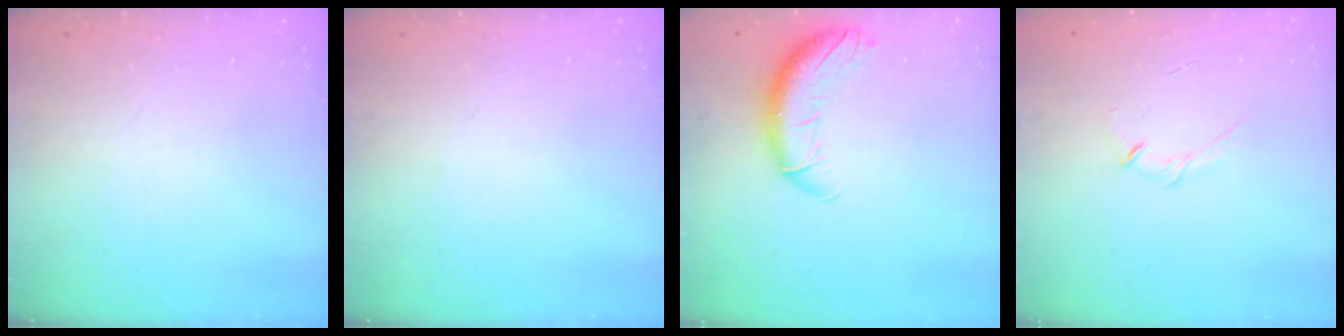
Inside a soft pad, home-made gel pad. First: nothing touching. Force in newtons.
{"total": 0.0}
{"total": 11.0, "press": 10.8, "slide": 1.9}
{"total": 3.5, "press": 3.4, "slide": 0.9}